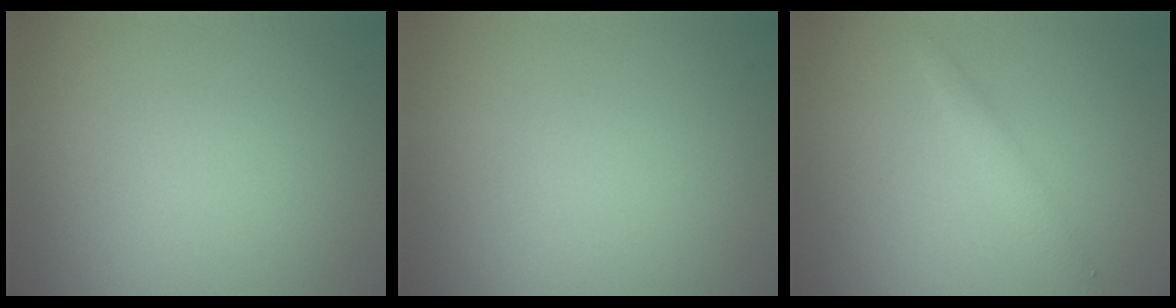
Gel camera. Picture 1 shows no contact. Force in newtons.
{"total": 0.0}
{"total": 1.6, "press": 1.6, "slide": 0.0}